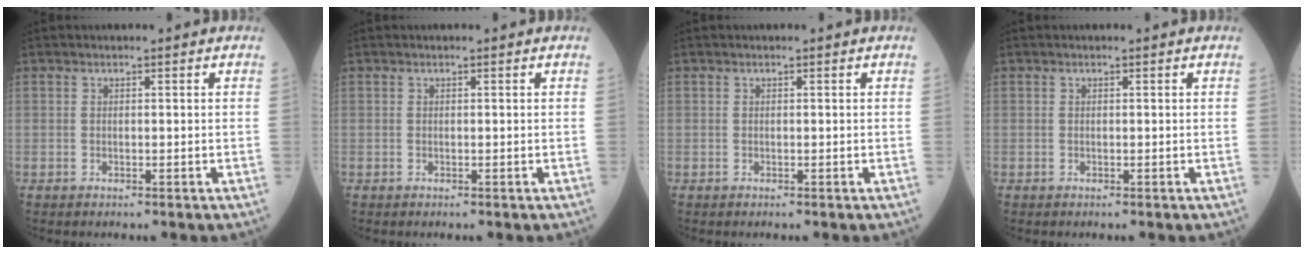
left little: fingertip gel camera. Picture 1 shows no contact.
{"total": 0.0}
{"total": 0.0}
{"total": 0.0}